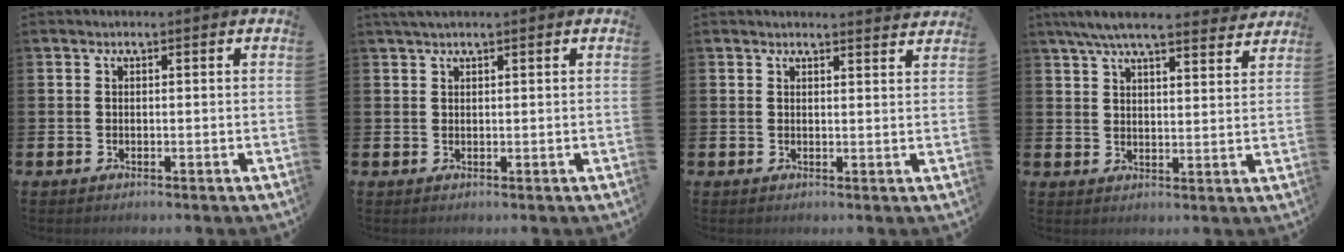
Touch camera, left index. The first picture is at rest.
{"total": 1.5, "force": [1.2, 0.1, 0.8], "torque": [-0.016, 0.003, 0.022]}
{"total": 1.9, "force": [1.9, 0.0, -0.1], "torque": [0.010, -0.017, 0.033]}
{"total": 7.2, "force": [6.6, 1.1, 2.6], "torque": [-0.063, -0.029, 0.117]}